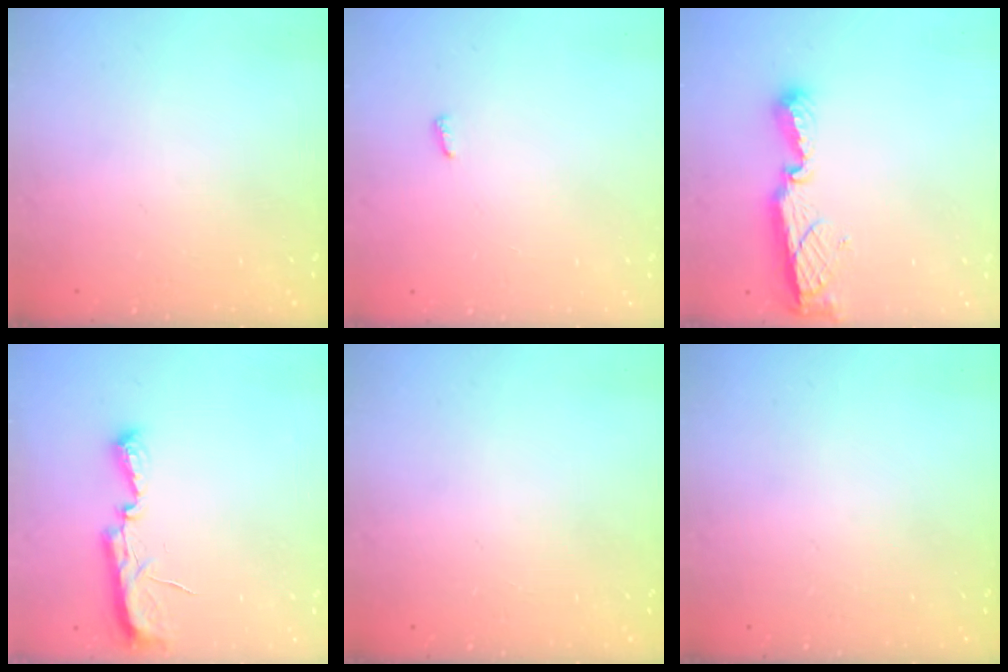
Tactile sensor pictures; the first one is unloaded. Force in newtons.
{"total": 2.8, "press": 2.8, "slide": 0.5}
{"total": 7.9, "press": 7.9, "slide": 0.3}
{"total": 9.8, "press": 8.5, "slide": 4.8}
{"total": 0.0}
{"total": 0.0}